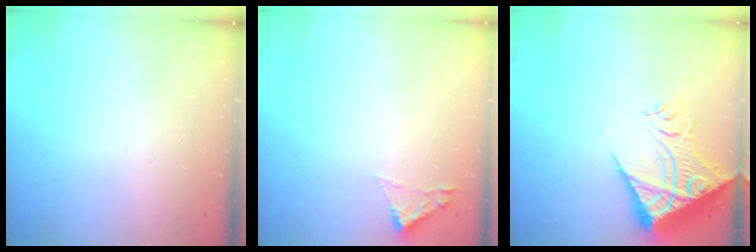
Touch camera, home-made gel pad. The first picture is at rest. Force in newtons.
{"total": 1.8, "press": 1.8, "slide": 0.2}
{"total": 14.2, "press": 14.1, "slide": 1.9}